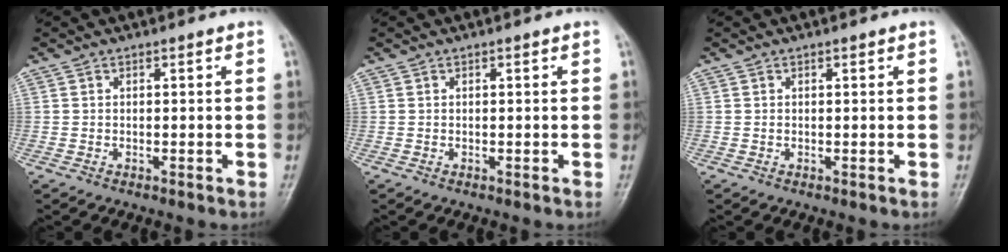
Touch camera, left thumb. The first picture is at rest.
{"total": 0.0}
{"total": 0.5, "force": [0.3, 0.2, 0.4], "torque": [-0.006, 0.000, 0.005]}